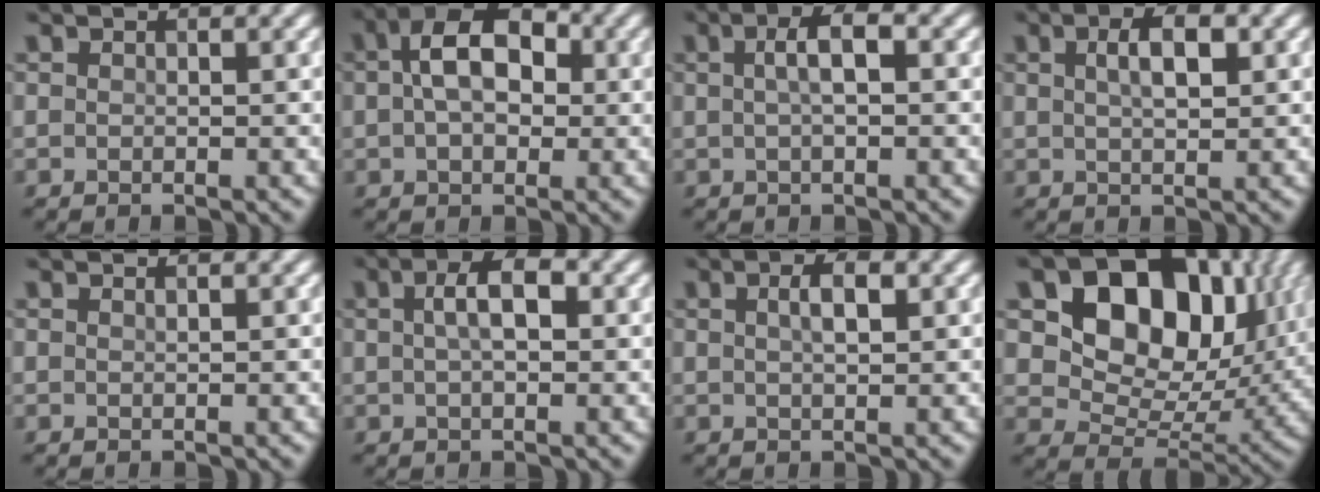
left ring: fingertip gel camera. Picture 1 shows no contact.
{"total": 6.7, "force": [1.0, 4.3, 5.1], "torque": [-0.089, 0.020, 0.005]}
{"total": 2.8, "force": [0.4, 0.7, 2.6], "torque": [-0.050, 0.008, 0.005]}
{"total": 3.2, "force": [0.9, 1.2, 2.8], "torque": [-0.052, 0.006, 0.017]}
{"total": 0.0}
{"total": 3.5, "force": [0.6, 1.4, 3.1], "torque": [-0.056, 0.008, 0.007]}
{"total": 2.2, "force": [0.7, 0.7, 2.0], "torque": [-0.036, 0.004, 0.011]}
{"total": 14.5, "force": [4.8, 9.8, 9.7], "torque": [-0.153, 0.006, 0.089]}